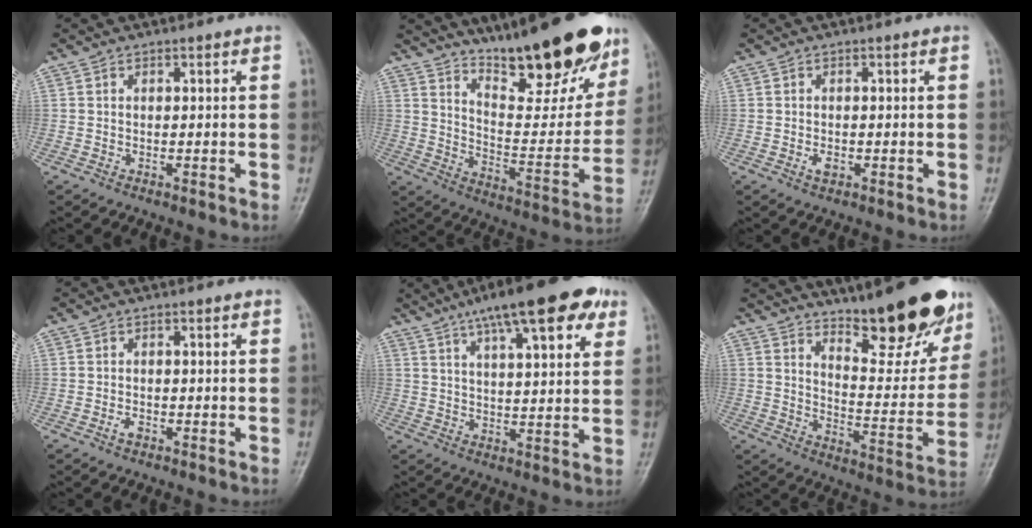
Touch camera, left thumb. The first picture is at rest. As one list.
[{"total": 23.4, "force": [16.8, 6.7, 14.8], "torque": [-0.170, -0.094, 0.261]}, {"total": 1.5, "force": [-0.4, 0.9, 1.2], "torque": [-0.021, -0.001, -0.008]}, {"total": 1.2, "force": [-0.6, 0.7, 0.8], "torque": [-0.016, 0.004, -0.012]}, {"total": 17.9, "force": [10.5, 5.2, 13.5], "torque": [-0.182, -0.010, 0.157]}, {"total": 19.5, "force": [14.2, 5.8, 12.1], "torque": [-0.122, -0.096, 0.212]}]